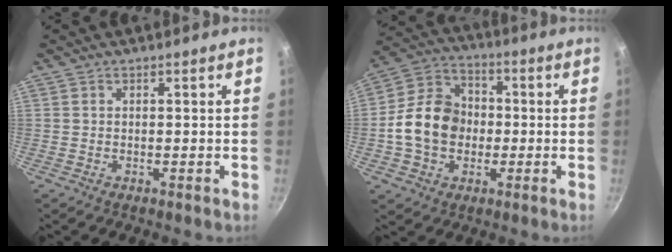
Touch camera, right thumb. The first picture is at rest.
{"total": 13.8, "force": [-1.3, 11.1, 8.1], "torque": [-0.115, 0.028, -0.039]}